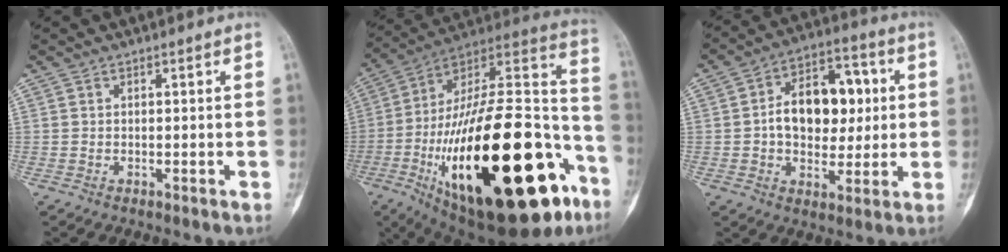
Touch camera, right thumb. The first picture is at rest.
{"total": 45.9, "force": [-16.2, 18.2, 38.9], "torque": [-0.583, 0.055, -0.250]}
{"total": 15.6, "force": [1.3, 10.2, 11.7], "torque": [-0.135, 0.025, 0.017]}